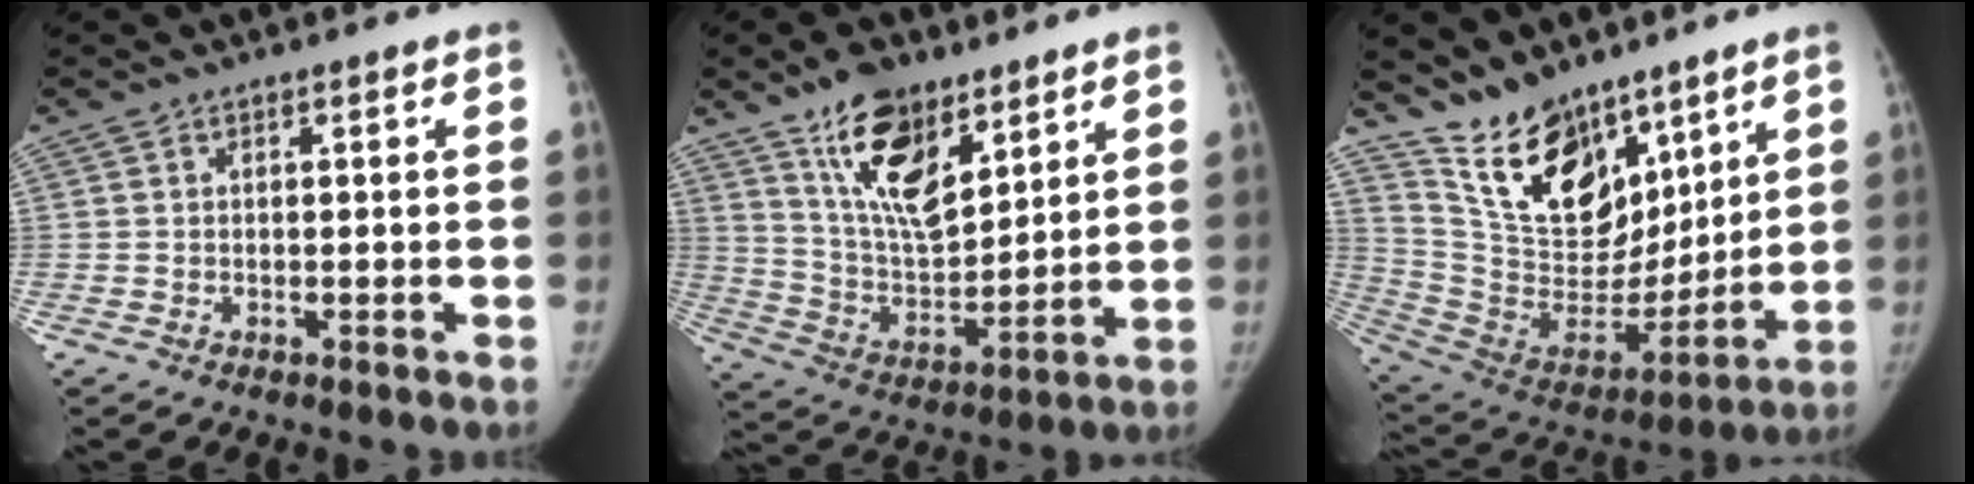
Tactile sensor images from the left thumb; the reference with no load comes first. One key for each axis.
{"total": 15.6, "fx": 9.8, "fy": 7.2, "fz": 9.7, "tx": -0.130, "ty": -0.060, "tz": 0.186}
{"total": 19.3, "fx": 13.9, "fy": 9.9, "fz": 9.0, "tx": -0.108, "ty": -0.080, "tz": 0.261}